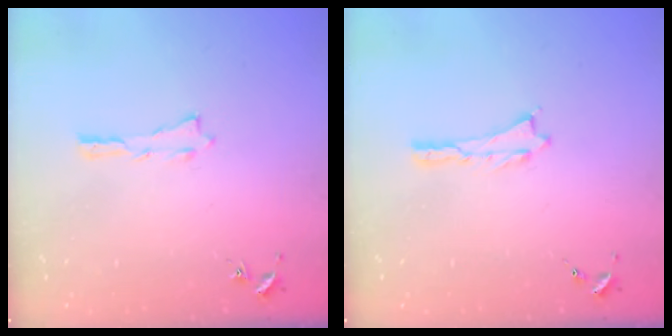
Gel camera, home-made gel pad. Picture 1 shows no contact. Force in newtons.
{"total": 0.0}